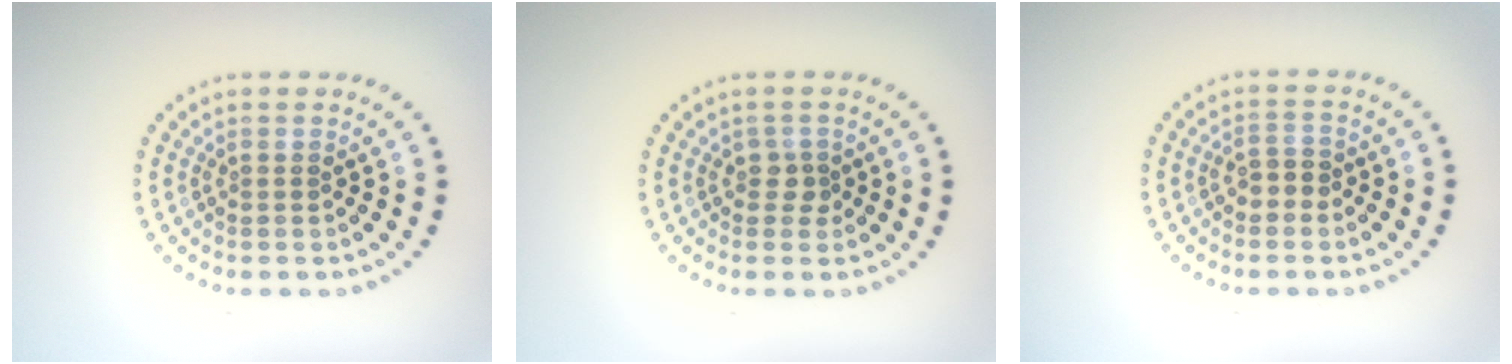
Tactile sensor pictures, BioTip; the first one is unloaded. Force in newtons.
{"total": 1.4, "press": 1.1, "slide": 0.8}
{"total": 1.7, "press": 1.6, "slide": 0.5}